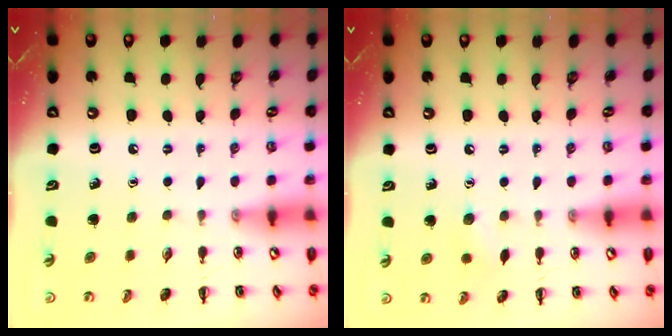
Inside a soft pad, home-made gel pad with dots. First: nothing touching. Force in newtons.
{"total": 4.7, "press": 4.5, "slide": 1.3}